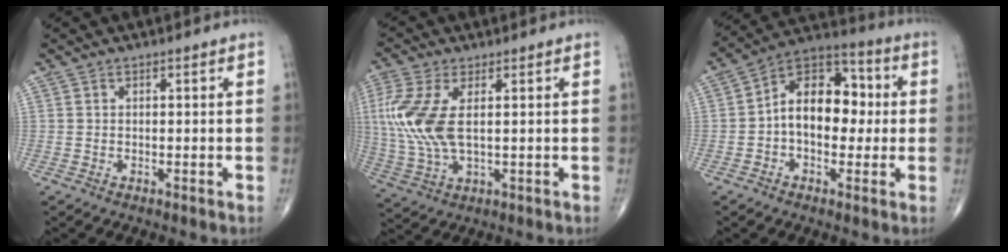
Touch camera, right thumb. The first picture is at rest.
{"total": 12.0, "force": [1.8, 5.6, 10.4], "torque": [-0.261, -0.001, 0.044]}
{"total": 14.0, "force": [0.0, 9.1, 10.6], "torque": [-0.128, 0.042, -0.010]}